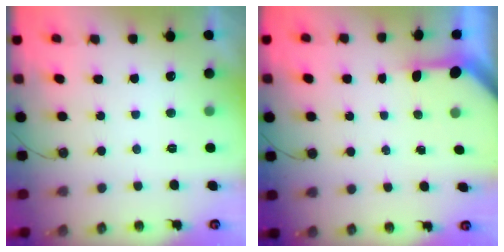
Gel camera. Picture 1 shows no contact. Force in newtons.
{"total": 3.2, "press": 3.2, "slide": 0.3}